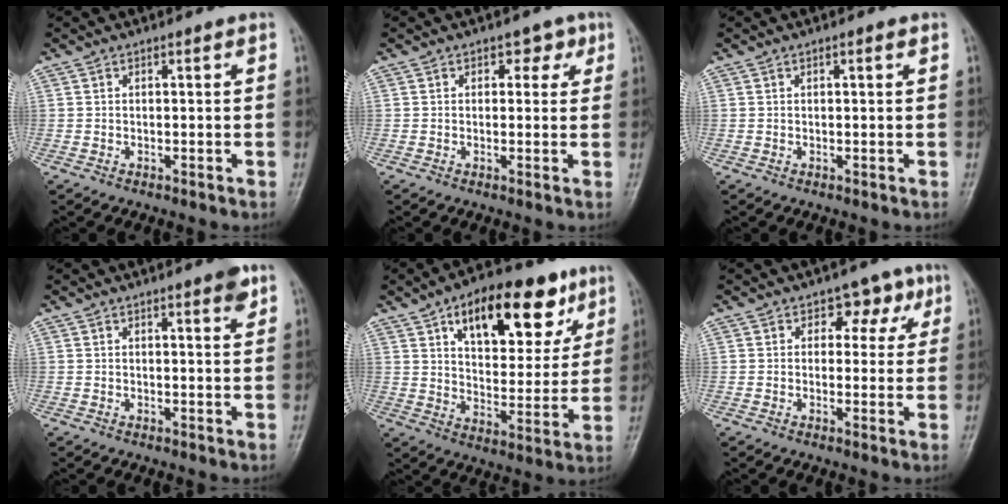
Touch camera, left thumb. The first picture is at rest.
{"total": 2.8, "force": [1.2, 2.1, 1.4], "torque": [0.011, -0.001, 0.009]}
{"total": 0.8, "force": [0.4, 0.2, 0.7], "torque": [-0.012, 0.001, 0.004]}
{"total": 2.6, "force": [1.6, 0.5, 2.0], "torque": [-0.022, -0.008, 0.018]}
{"total": 20.0, "force": [10.1, 10.1, 14.0], "torque": [-0.153, -0.029, 0.155]}
{"total": 5.2, "force": [2.2, 3.9, 2.6], "torque": [0.007, -0.002, 0.021]}